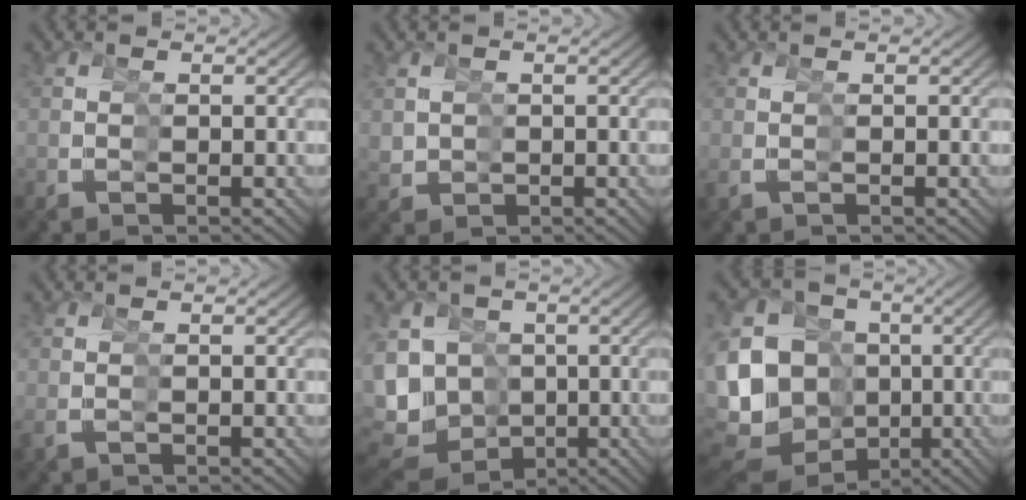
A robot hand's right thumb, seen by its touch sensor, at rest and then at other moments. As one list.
[{"total": 2.1, "force": [0.6, 1.9, 0.6], "torque": [-0.024, -0.011, 0.019]}, {"total": 0.0}, {"total": 0.0}, {"total": 14.7, "force": [0.1, 13.1, 6.7], "torque": [-0.153, -0.010, -0.012]}, {"total": 17.7, "force": [-1.2, 14.8, 9.6], "torque": [-0.197, -0.028, -0.023]}]